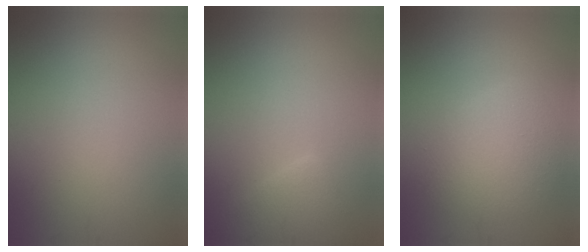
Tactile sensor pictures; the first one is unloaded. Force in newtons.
{"total": 2.5, "press": 2.5, "slide": 0.2}
{"total": 3.8, "press": 3.8, "slide": 0.1}